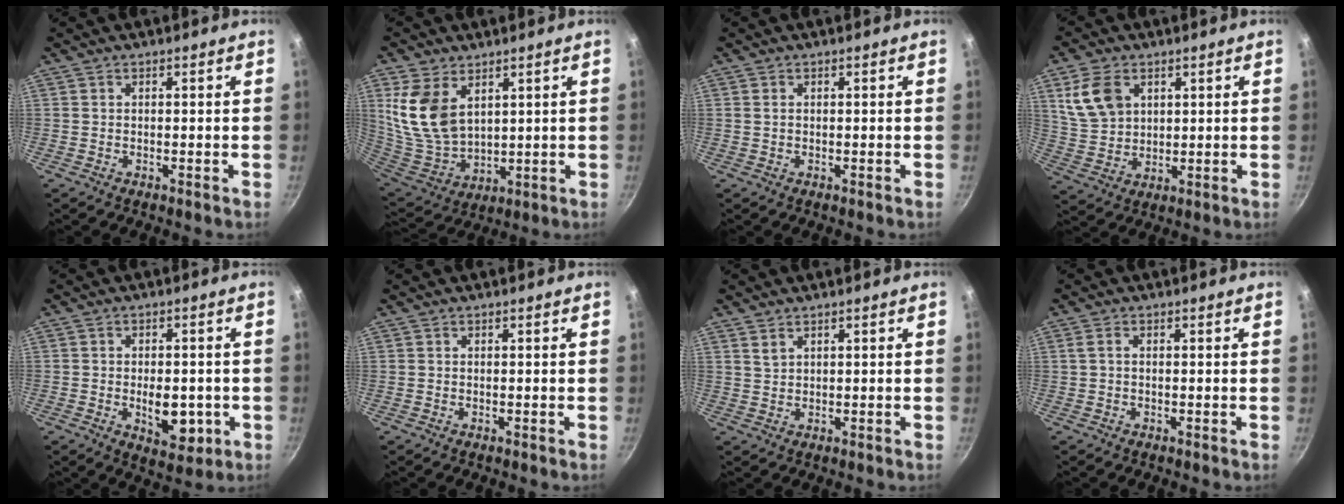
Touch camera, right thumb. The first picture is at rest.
{"total": 13.7, "force": [5.1, 8.7, 9.2], "torque": [-0.172, -0.036, 0.118]}
{"total": 0.7, "force": [0.1, 0.5, 0.4], "torque": [-0.007, 0.002, 0.002]}
{"total": 9.5, "force": [3.7, 6.6, 5.7], "torque": [-0.098, -0.011, 0.083]}
{"total": 8.5, "force": [-1.8, 5.1, 6.6], "torque": [-0.062, -0.005, -0.018]}
{"total": 0.0}
{"total": 1.6, "force": [1.2, 0.8, 0.8], "torque": [-0.016, -0.005, 0.026]}
{"total": 1.2, "force": [0.1, 0.6, 1.0], "torque": [-0.026, 0.006, 0.001]}